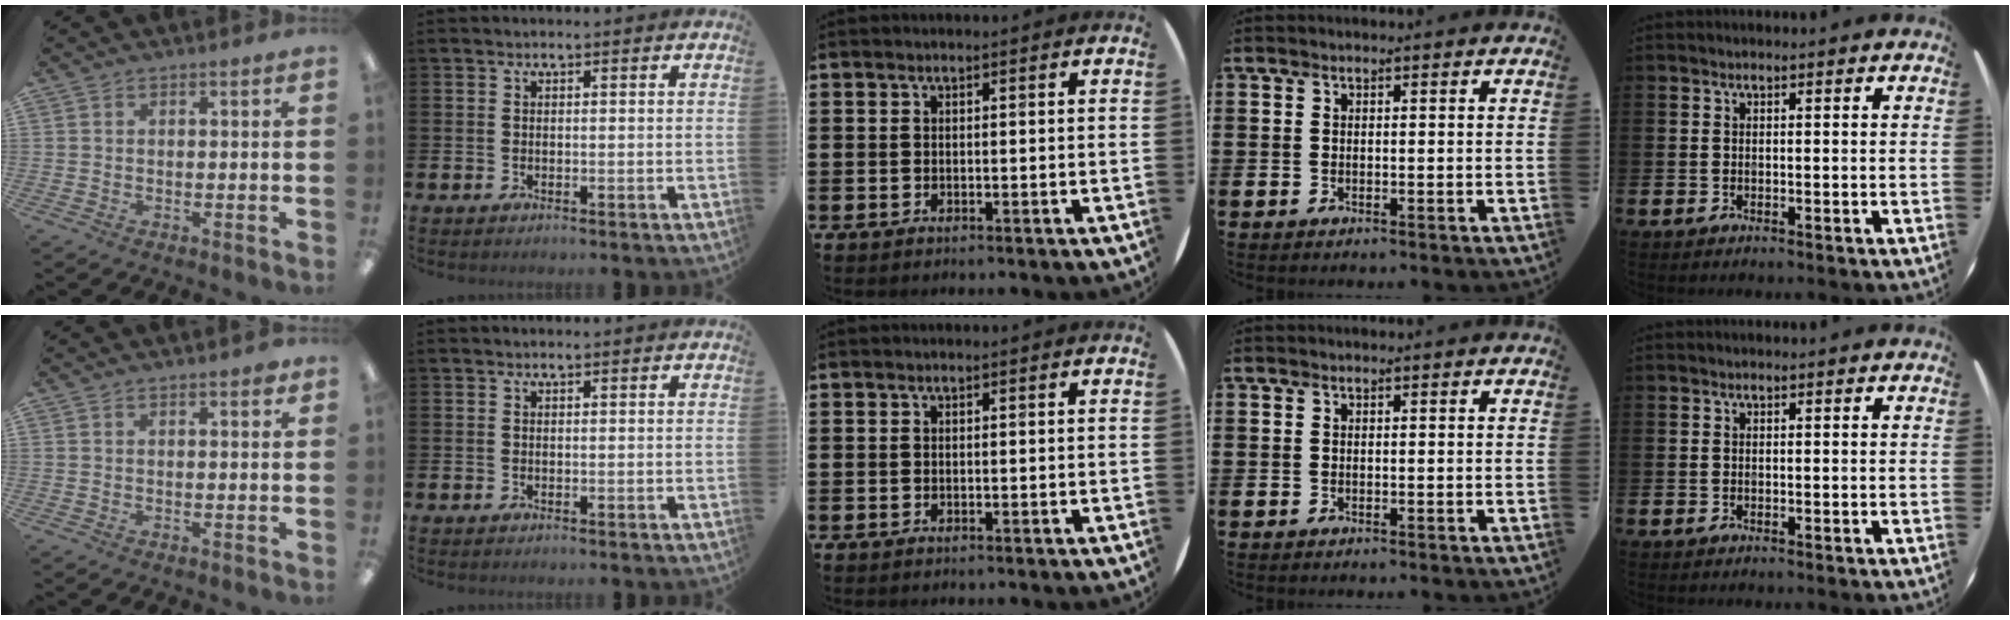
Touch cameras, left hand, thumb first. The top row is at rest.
{"thumb": {"total": 1.5, "force": [1.2, 0.3, 0.9], "torque": [-0.010, -0.003, 0.019]}}